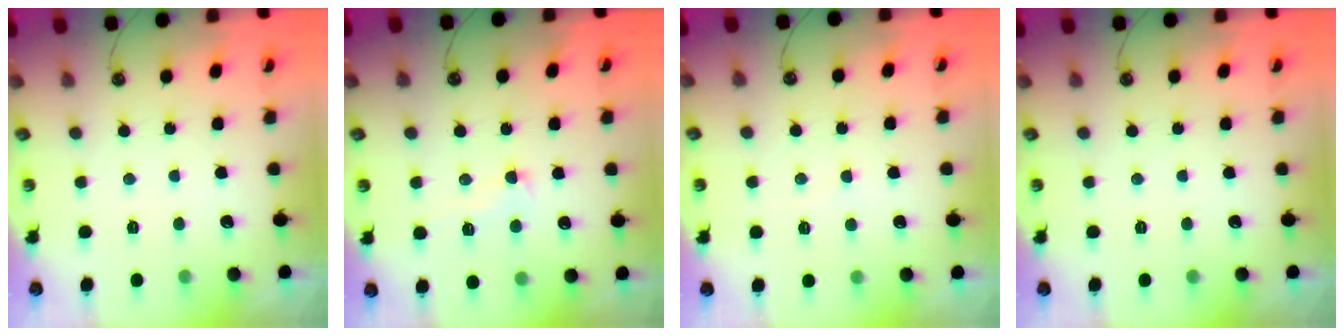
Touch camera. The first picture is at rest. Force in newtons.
{"total": 2.4, "press": 2.2, "slide": 1.0}
{"total": 2.5, "press": 2.3, "slide": 0.8}
{"total": 0.0}